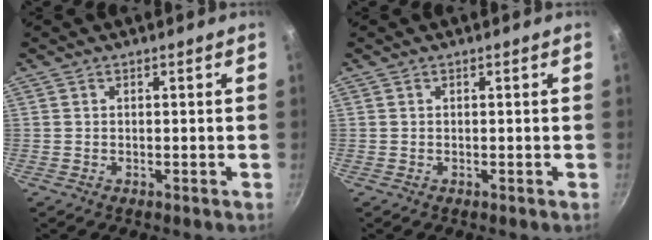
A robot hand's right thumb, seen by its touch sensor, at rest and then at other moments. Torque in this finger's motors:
{"motor_torque": [-0.22, -0.26, 0.25, 0.08, 0.00]}